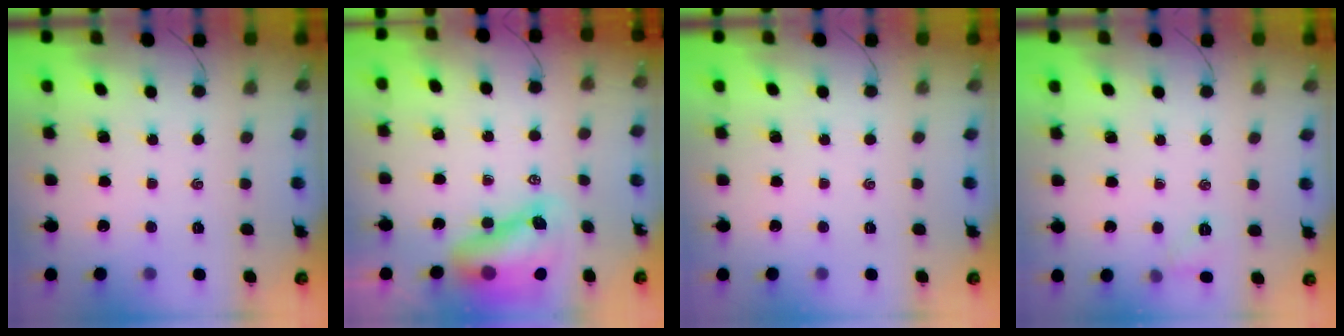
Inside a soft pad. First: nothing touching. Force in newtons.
{"total": 11.3, "press": 10.9, "slide": 2.7}
{"total": 0.0}
{"total": 4.6, "press": 4.4, "slide": 1.3}